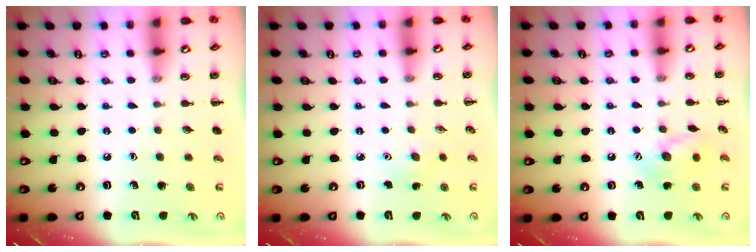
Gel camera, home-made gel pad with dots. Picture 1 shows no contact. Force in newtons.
{"total": 2.9, "press": 2.8, "slide": 0.8}
{"total": 9.8, "press": 9.7, "slide": 0.6}